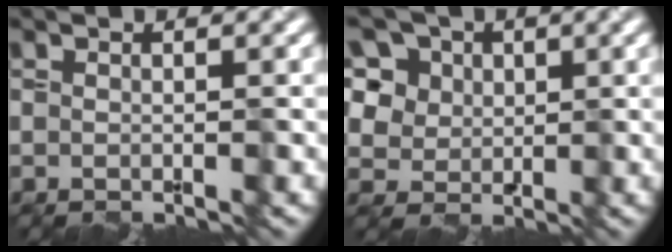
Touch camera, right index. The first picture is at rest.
{"total": 12.1, "force": [6.2, 8.9, 5.4], "torque": [-0.138, 0.029, 0.094]}